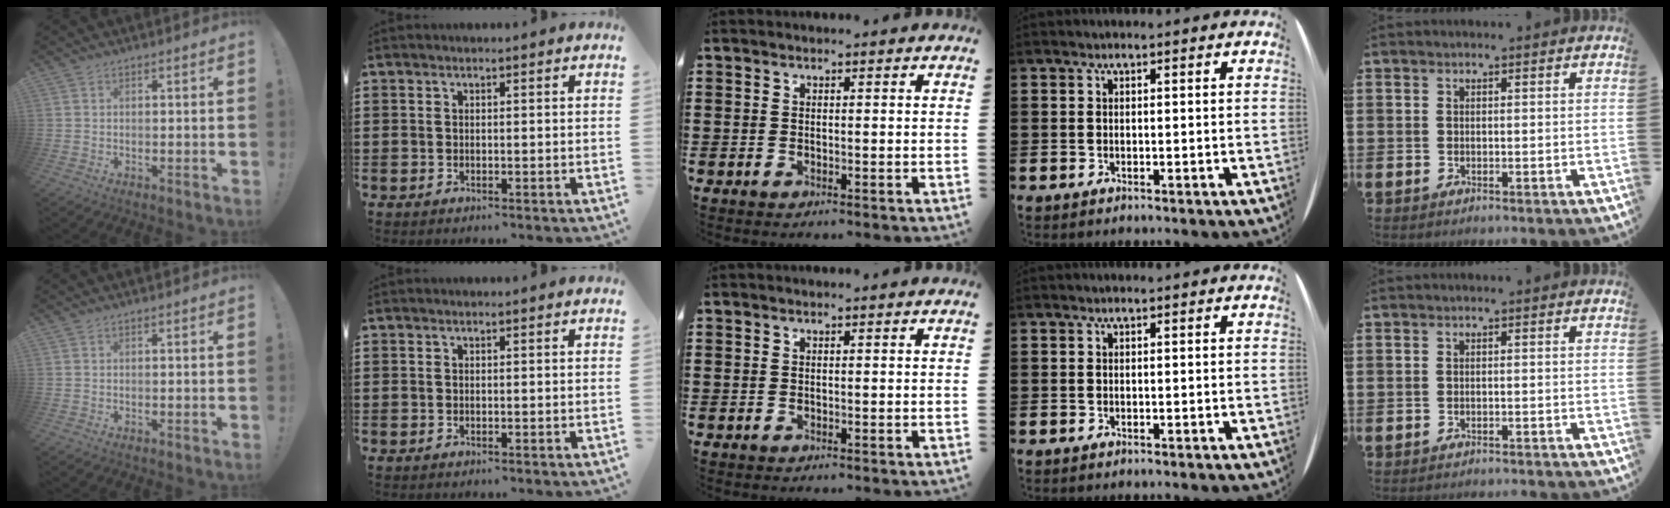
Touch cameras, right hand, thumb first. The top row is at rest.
{"little": {"total": 1.0, "force": [-1.0, -0.2, -0.1], "torque": [0.000, 0.002, -0.021]}}